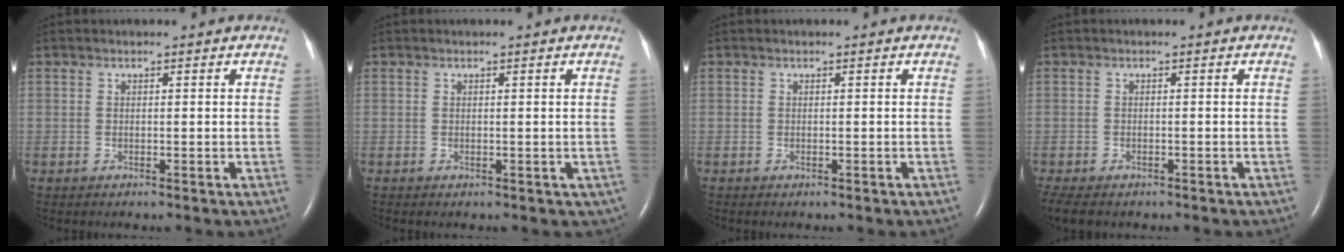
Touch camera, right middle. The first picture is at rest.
{"total": 1.1, "force": [-0.2, 0.8, 0.7], "torque": [-0.003, 0.001, 0.004]}
{"total": 0.0}
{"total": 6.3, "force": [-4.8, 2.8, 3.1], "torque": [-0.060, -0.014, -0.072]}